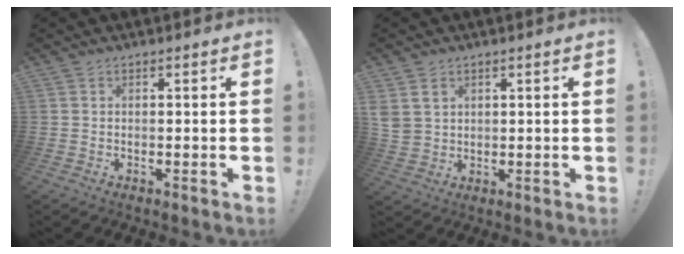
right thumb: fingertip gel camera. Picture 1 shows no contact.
{"total": 4.9, "force": [2.3, 4.0, 1.9], "torque": [-0.033, -0.005, 0.044]}